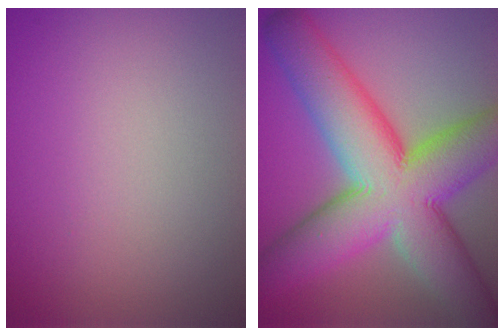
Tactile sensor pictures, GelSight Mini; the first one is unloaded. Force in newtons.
{"total": 14.8, "press": 14.8, "slide": 0.5}